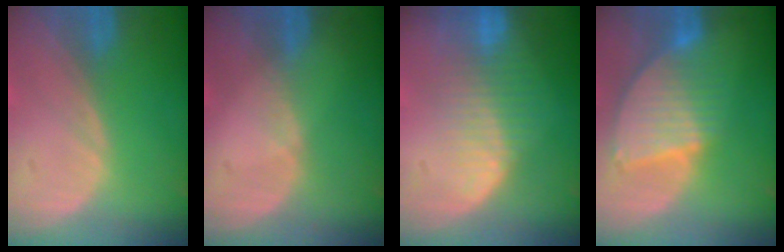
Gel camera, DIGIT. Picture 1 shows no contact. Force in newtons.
{"total": 0.7, "press": 0.5, "slide": 0.5}
{"total": 8.4, "press": 7.1, "slide": 4.4}
{"total": 8.7, "press": 7.5, "slide": 4.4}